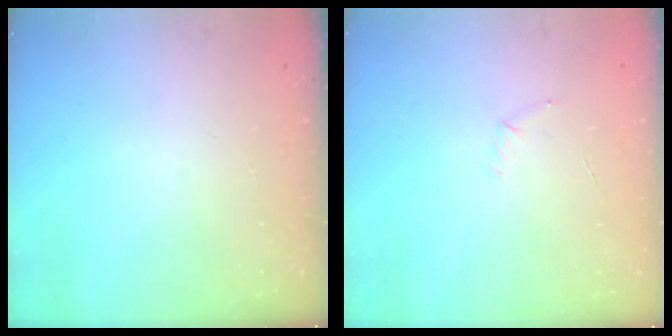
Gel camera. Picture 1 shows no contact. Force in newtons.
{"total": 4.2, "press": 4.0, "slide": 1.1}